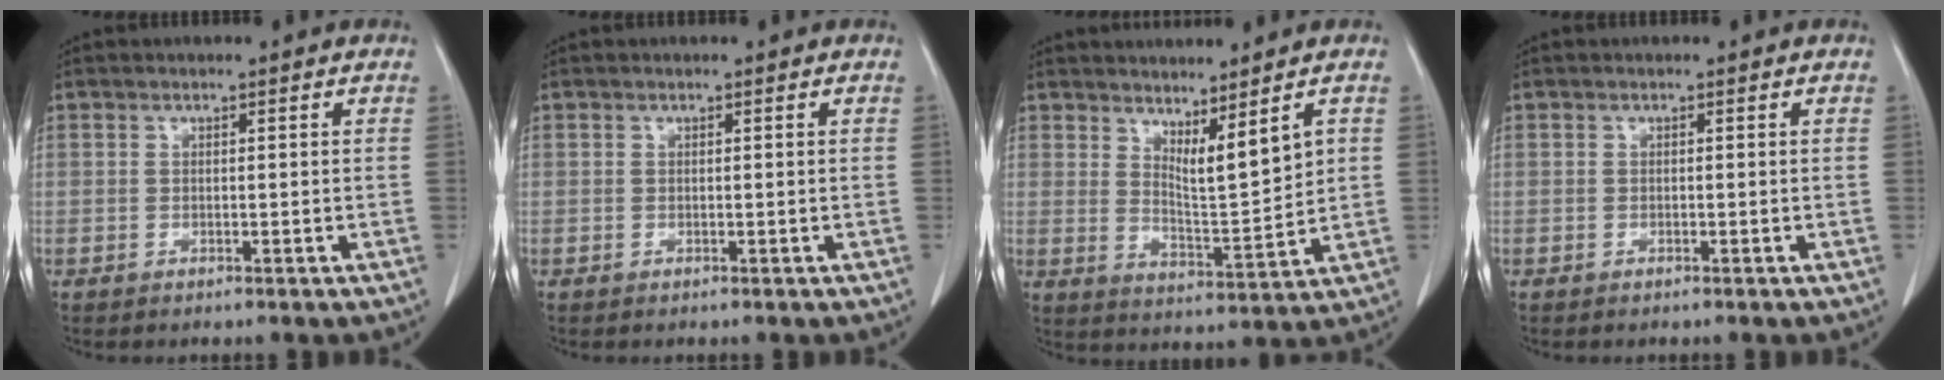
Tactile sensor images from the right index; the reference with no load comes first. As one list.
[{"total": 0.0}, {"total": 6.3, "force": [3.6, 0.5, 5.1], "torque": [-0.087, -0.023, 0.073]}, {"total": 0.0}]